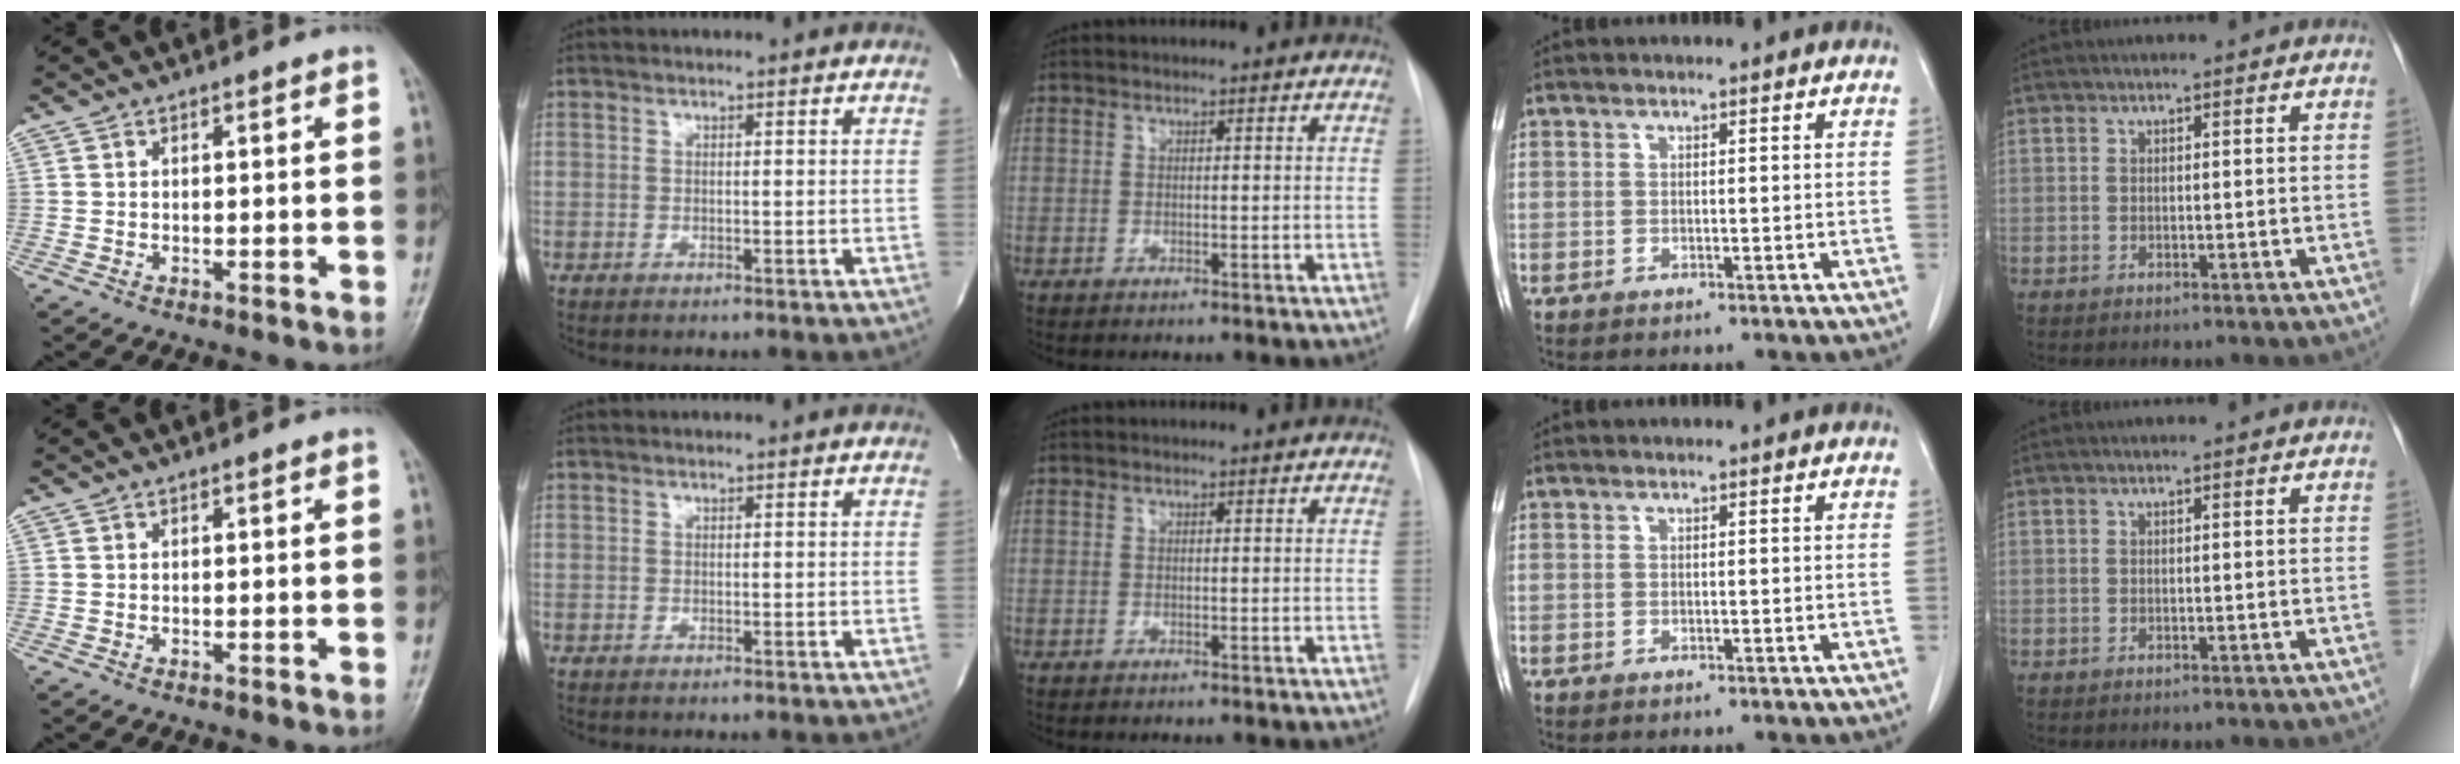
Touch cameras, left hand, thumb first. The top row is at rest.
{}